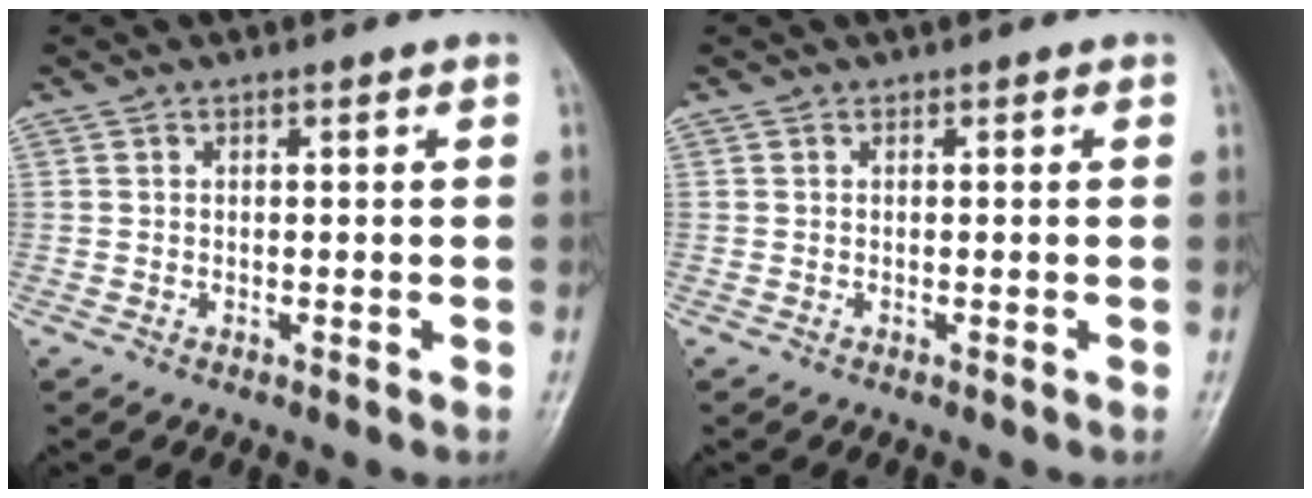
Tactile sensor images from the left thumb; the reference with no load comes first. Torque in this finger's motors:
{"motor_torque": [-0.01, 0.01, 0.00, 0.00, 0.00]}